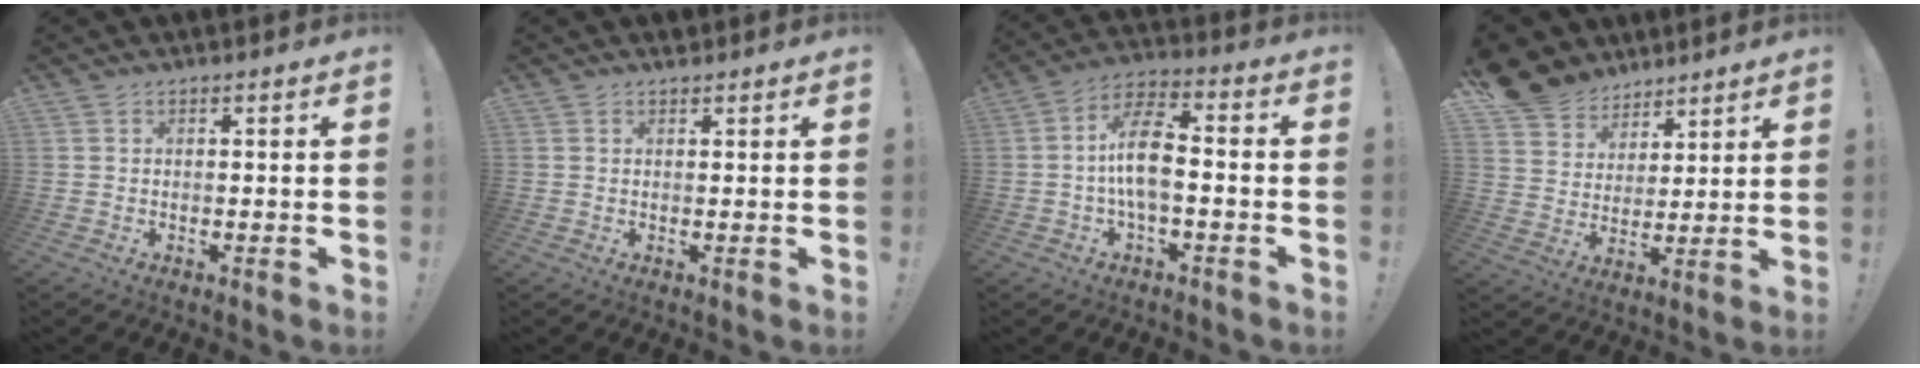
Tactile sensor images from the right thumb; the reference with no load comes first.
{"total": 1.1, "force": [1.0, 0.3, -0.1], "torque": [0.009, -0.004, 0.019]}
{"total": 11.6, "force": [-0.8, 5.1, 10.3], "torque": [-0.188, 0.011, -0.015]}
{"total": 10.5, "force": [8.1, 6.6, 1.0], "torque": [-0.024, -0.065, 0.162]}